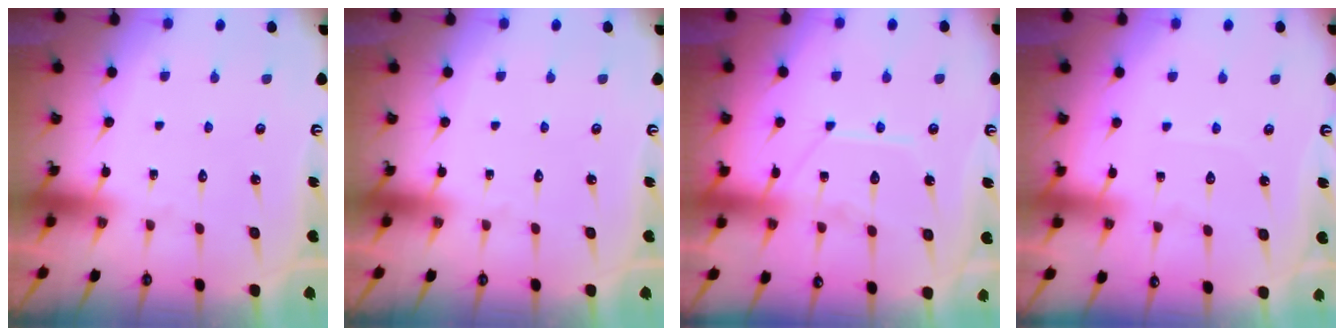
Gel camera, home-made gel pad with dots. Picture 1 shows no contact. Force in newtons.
{"total": 0.0}
{"total": 10.5, "press": 10.4, "slide": 0.9}
{"total": 2.2, "press": 2.2, "slide": 0.4}